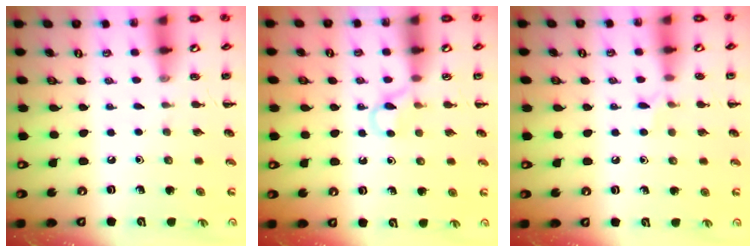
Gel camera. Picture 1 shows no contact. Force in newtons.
{"total": 3.4, "press": 3.2, "slide": 1.1}
{"total": 5.4, "press": 5.1, "slide": 1.6}